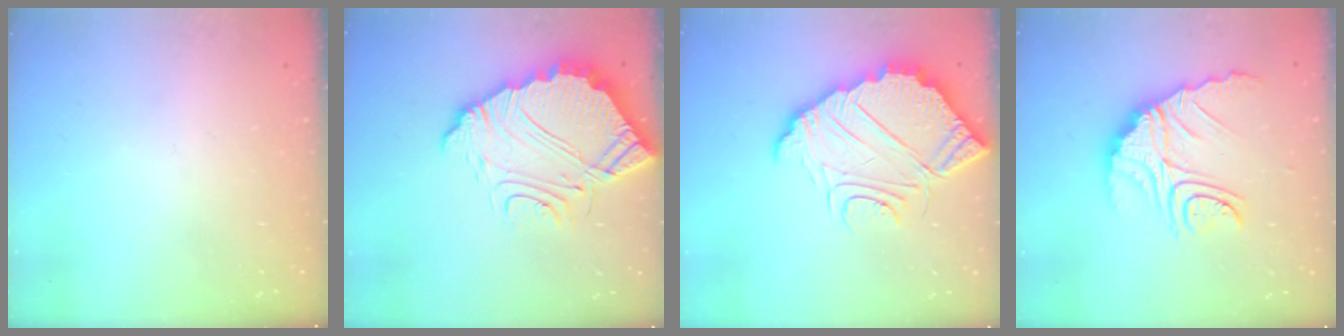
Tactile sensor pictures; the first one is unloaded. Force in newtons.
{"total": 13.6, "press": 13.6, "slide": 1.1}
{"total": 12.7, "press": 12.7, "slide": 0.9}
{"total": 15.5, "press": 15.4, "slide": 1.8}